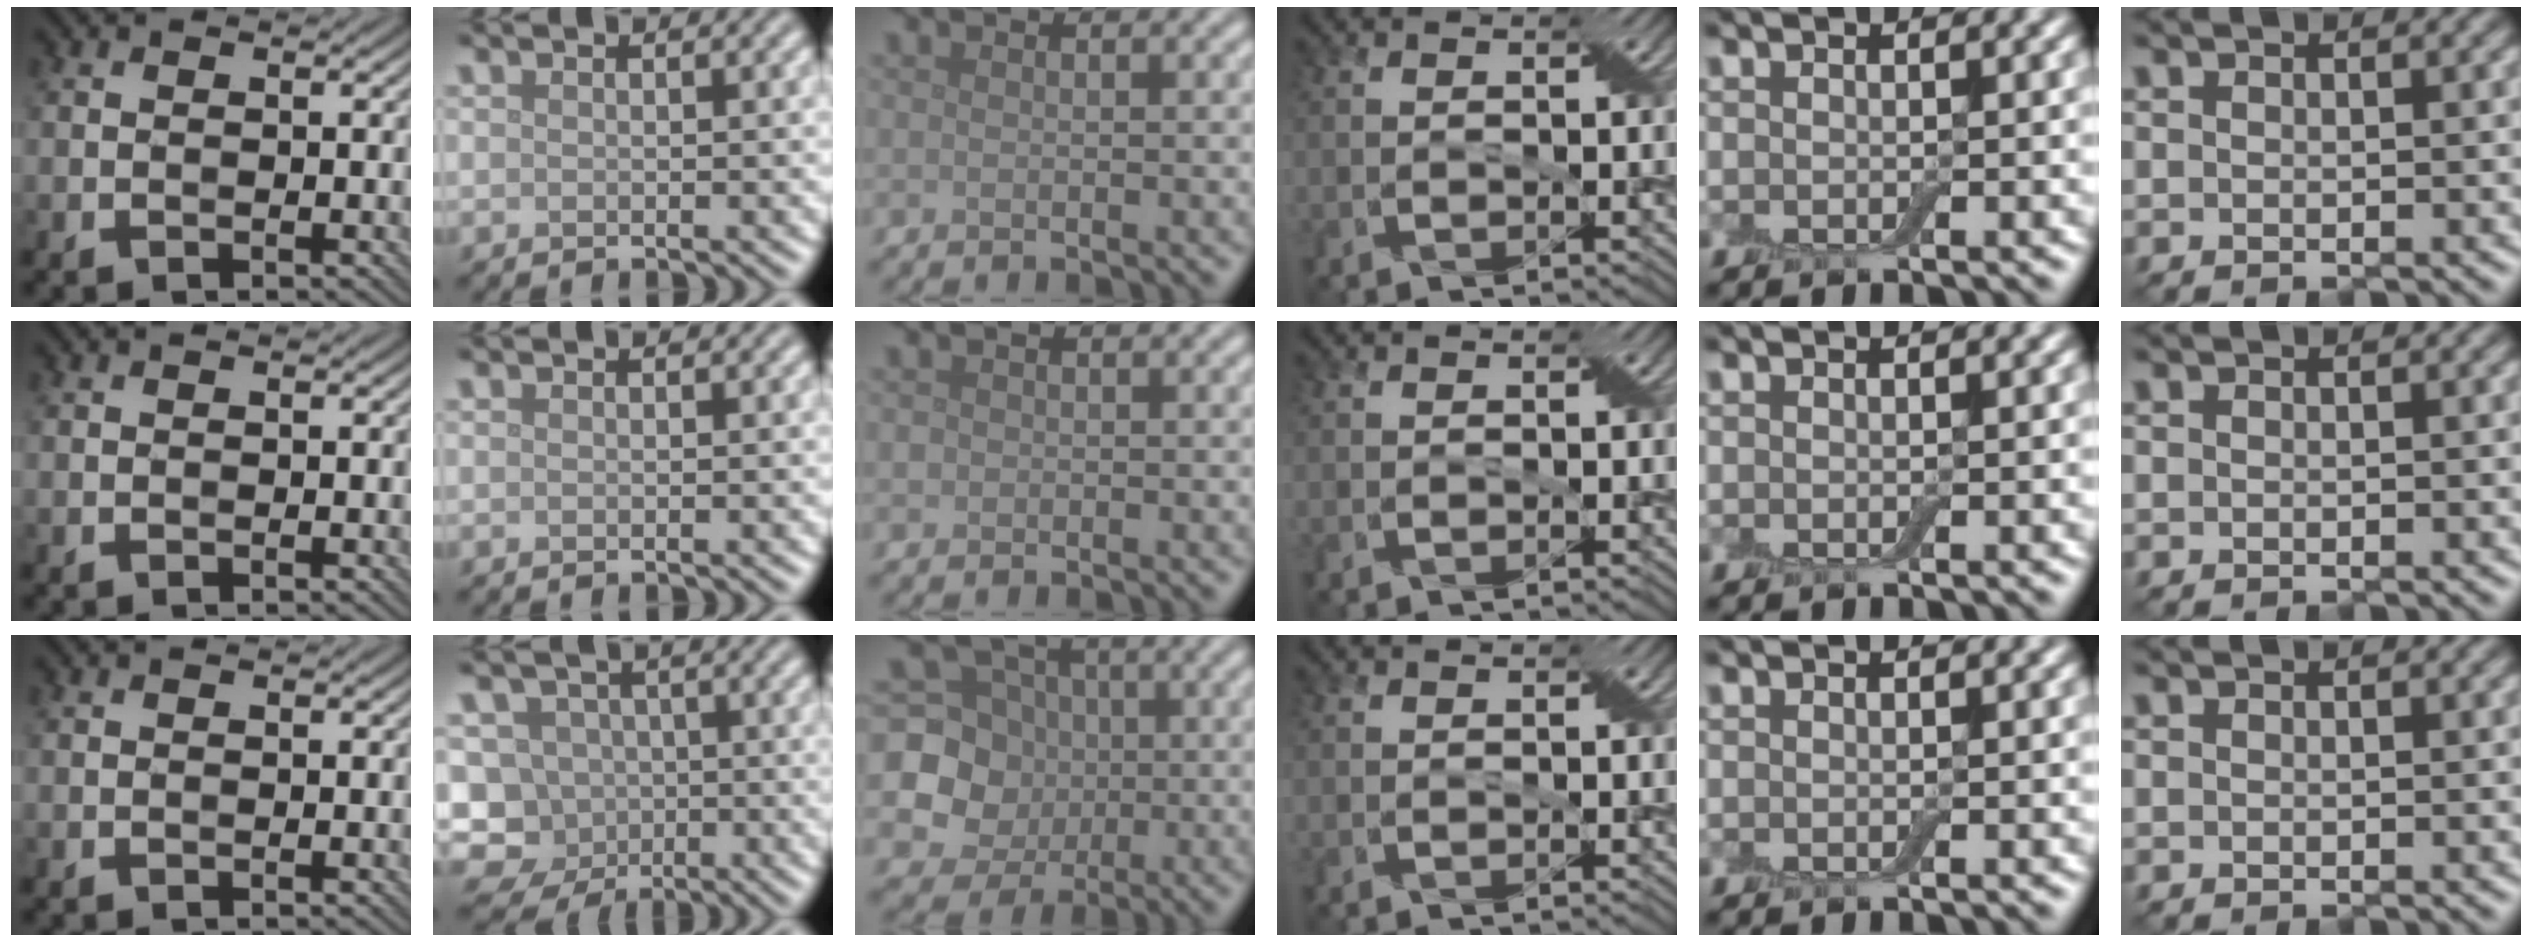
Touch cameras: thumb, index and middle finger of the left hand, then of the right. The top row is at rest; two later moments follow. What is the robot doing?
{"motion": "press", "object": "electronic device side button"}